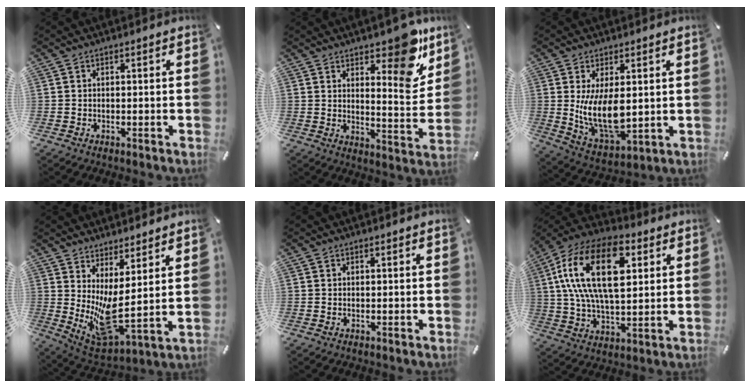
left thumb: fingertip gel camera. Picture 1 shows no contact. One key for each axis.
{"total": 12.5, "fx": 9.1, "fy": 4.7, "fz": 7.2, "tx": -0.060, "ty": -0.086, "tz": 0.154}
{"total": 12.2, "fx": 1.9, "fy": 6.2, "fz": 10.3, "tx": -0.206, "ty": -0.028, "tz": 0.033}
{"total": 9.0, "fx": 2.5, "fy": 3.2, "fz": 8.0, "tx": -0.152, "ty": -0.062, "tz": 0.052}
{"total": 0.0}
{"total": 21.7, "fx": 6.7, "fy": 11.8, "fz": 16.9, "tx": -0.349, "ty": -0.004, "tz": 0.105}